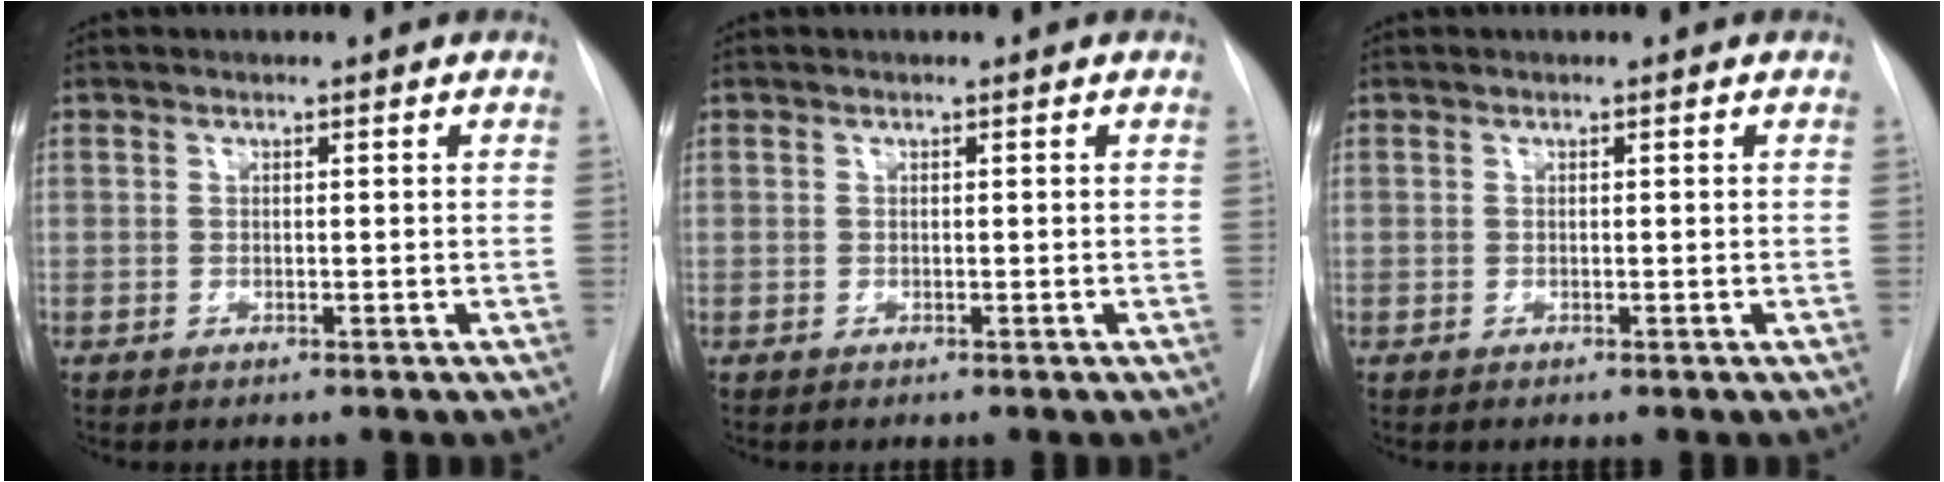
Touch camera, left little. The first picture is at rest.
{"total": 0.0}
{"total": 0.0}